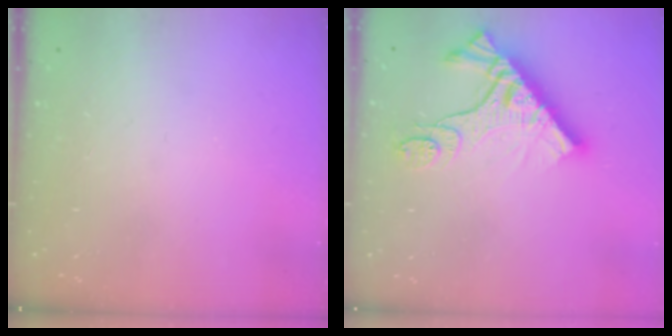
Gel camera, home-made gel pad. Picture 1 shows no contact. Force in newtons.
{"total": 12.7, "press": 12.7, "slide": 1.2}